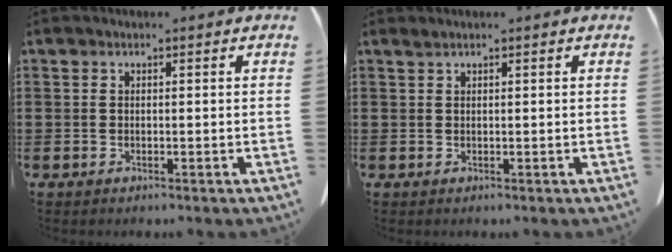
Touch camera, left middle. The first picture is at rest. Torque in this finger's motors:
{"motor_torque": [0.14, -0.01, 0.01, 0.00]}